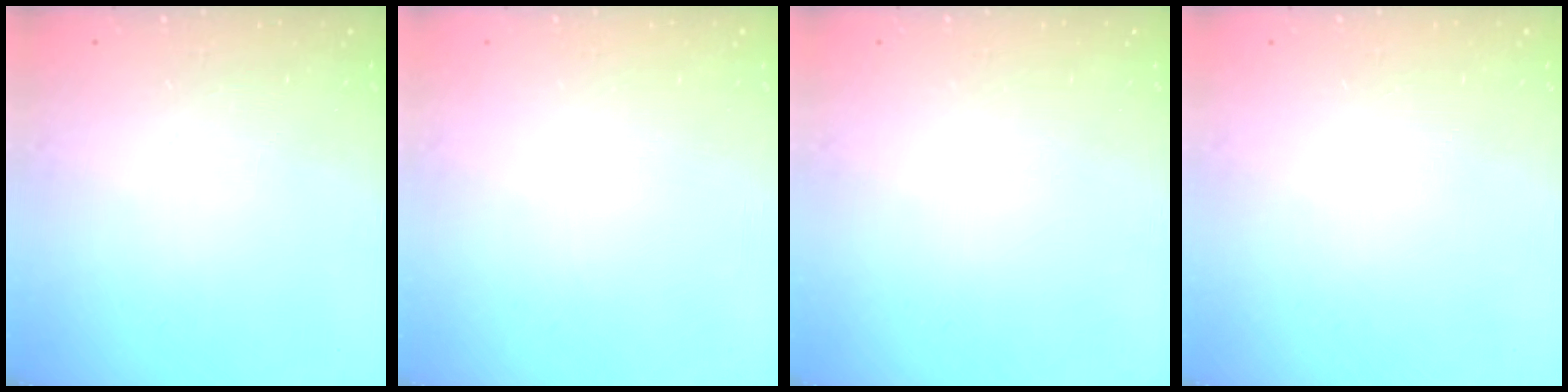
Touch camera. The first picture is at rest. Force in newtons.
{"total": 0.0}
{"total": 0.0}
{"total": 0.0}